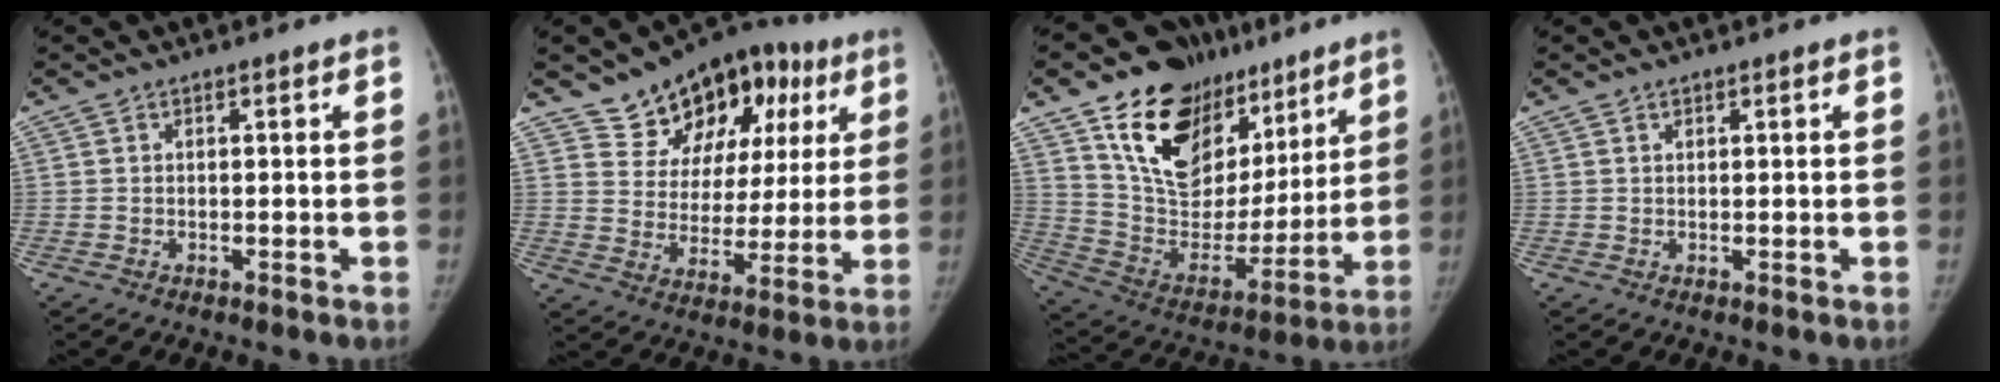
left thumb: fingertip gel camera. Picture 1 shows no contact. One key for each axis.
{"total": 18.0, "fx": 9.6, "fy": 11.8, "fz": 9.6, "tx": -0.079, "ty": -0.012, "tz": 0.148}
{"total": 25.3, "fx": 15.1, "fy": 15.6, "fz": 13.0, "tx": -0.168, "ty": -0.046, "tz": 0.261}
{"total": 0.6, "fx": 0.4, "fy": 0.4, "fz": 0.2, "tx": 0.000, "ty": -0.002, "tz": 0.006}